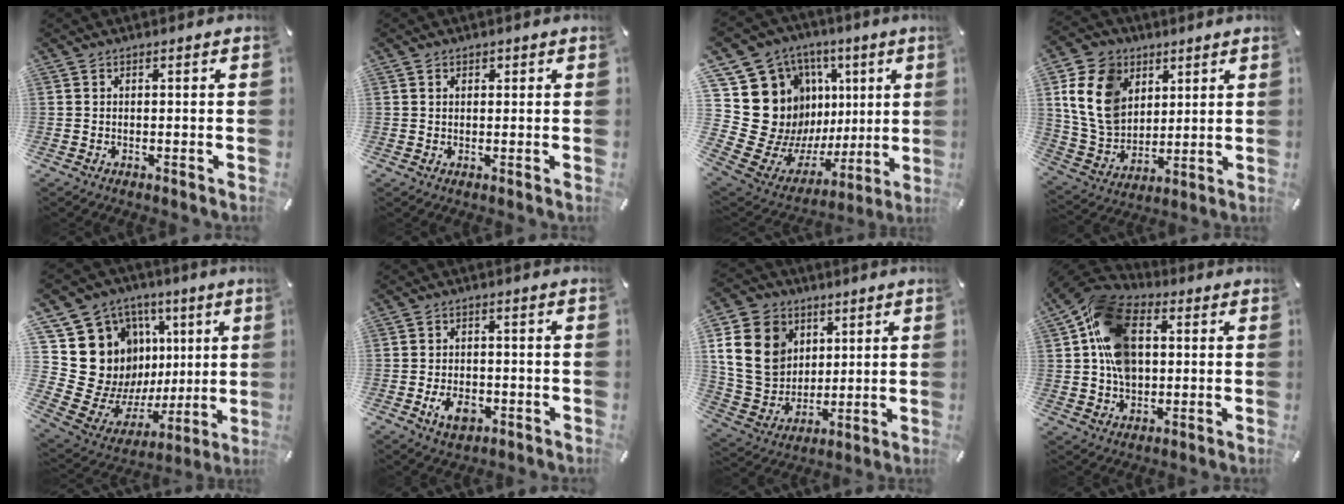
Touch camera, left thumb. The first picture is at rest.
{"total": 1.3, "force": [0.4, 1.1, 0.4], "torque": [-0.001, 0.002, 0.004]}
{"total": 22.4, "force": [4.7, 19.1, 10.6], "torque": [-0.162, -0.081, 0.149]}
{"total": 15.3, "force": [5.4, 11.9, 7.9], "torque": [-0.192, -0.003, 0.105]}
{"total": 19.2, "force": [4.2, 17.5, 6.6], "torque": [-0.103, -0.072, 0.130]}
{"total": 5.9, "force": [-2.1, 3.8, 3.9], "torque": [-0.074, 0.003, -0.039]}
{"total": 16.5, "force": [4.7, 13.9, 7.6], "torque": [-0.166, -0.011, 0.091]}
{"total": 17.6, "force": [3.1, 12.8, 11.7], "torque": [-0.240, 0.004, 0.060]}